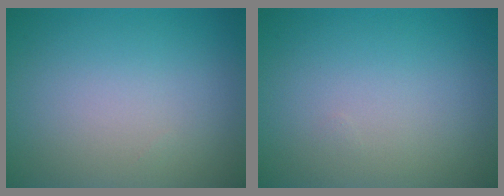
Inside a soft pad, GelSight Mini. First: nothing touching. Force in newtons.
{"total": 0.0}